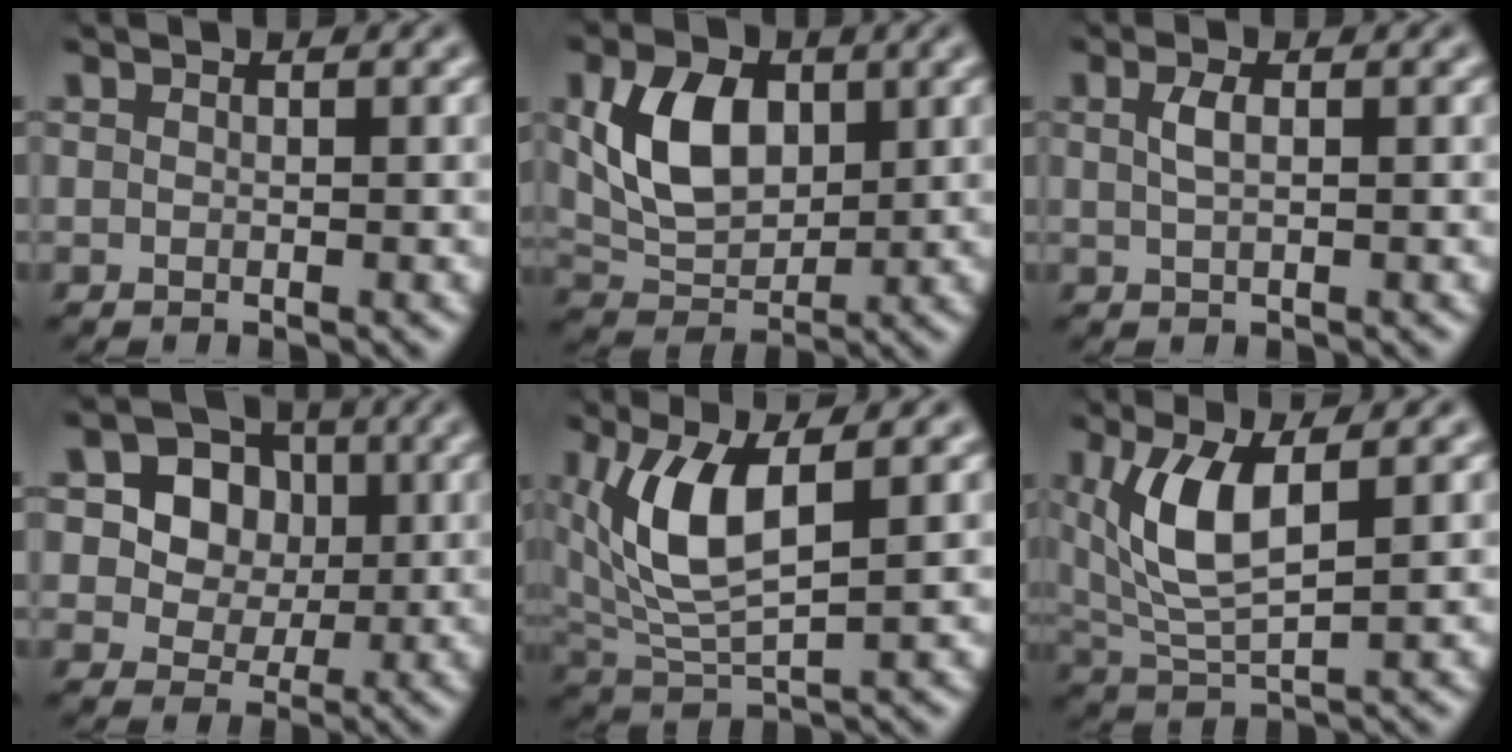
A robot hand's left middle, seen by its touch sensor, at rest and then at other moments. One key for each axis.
{"total": 6.5, "fx": 1.6, "fy": 4.4, "fz": 4.6, "tx": -0.096, "ty": 0.002, "tz": 0.031}
{"total": 1.5, "fx": 0.4, "fy": 0.5, "fz": 1.3, "tx": -0.031, "ty": 0.004, "tz": 0.008}
{"total": 8.4, "fx": 2.9, "fy": 6.9, "fz": 3.8, "tx": -0.077, "ty": 0.023, "tz": 0.040}
{"total": 6.7, "fx": 2.0, "fy": 2.8, "fz": 5.8, "tx": -0.131, "ty": -0.005, "tz": 0.043}
{"total": 5.8, "fx": 1.9, "fy": 2.3, "fz": 5.1, "tx": -0.114, "ty": -0.005, "tz": 0.043}